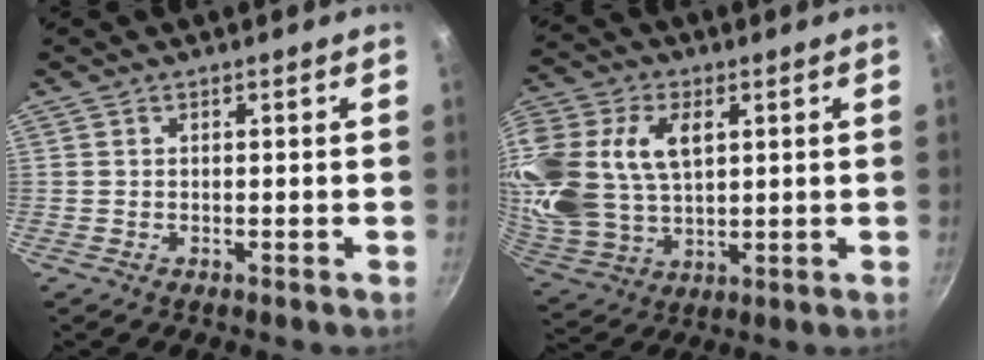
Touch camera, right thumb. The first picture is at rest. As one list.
[{"total": 24.0, "force": [6.8, 16.2, 16.3], "torque": [-0.377, 0.012, 0.134]}]